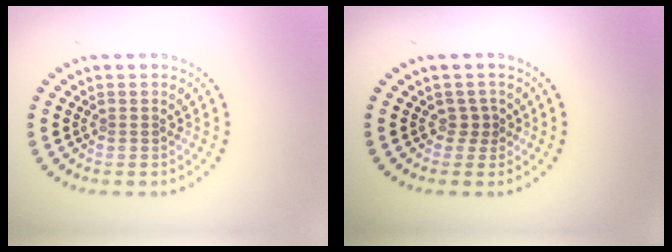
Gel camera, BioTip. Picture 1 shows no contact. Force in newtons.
{"total": 1.1, "press": 0.8, "slide": 0.7}